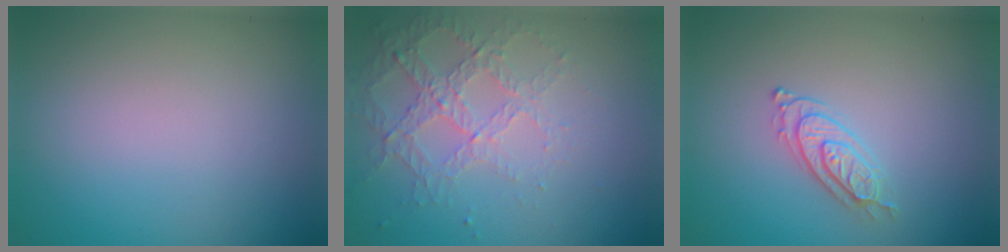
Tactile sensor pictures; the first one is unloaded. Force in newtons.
{"total": 4.4, "press": 3.1, "slide": 3.2}
{"total": 2.2, "press": 2.2, "slide": 0.5}